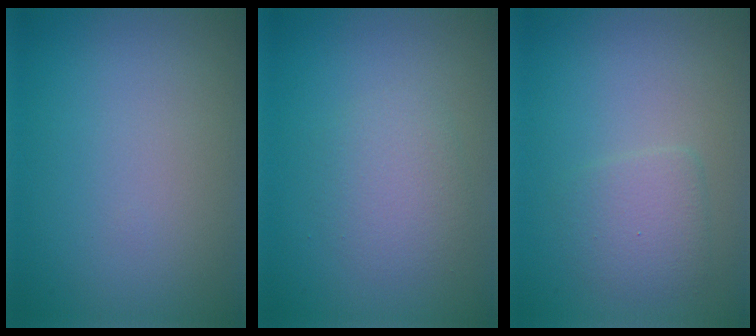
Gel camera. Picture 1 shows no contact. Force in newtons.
{"total": 2.4, "press": 2.4, "slide": 0.0}
{"total": 2.3, "press": 2.3, "slide": 0.1}